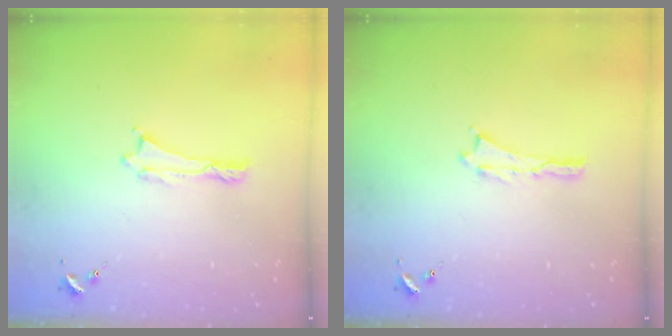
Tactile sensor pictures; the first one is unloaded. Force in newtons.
{"total": 0.0}